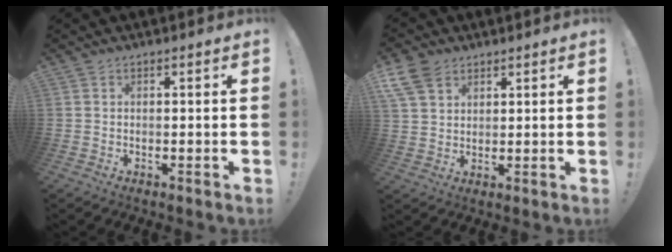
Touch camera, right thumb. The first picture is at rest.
{"total": 8.6, "force": [5.1, 5.5, 4.2], "torque": [-0.089, -0.016, 0.103]}